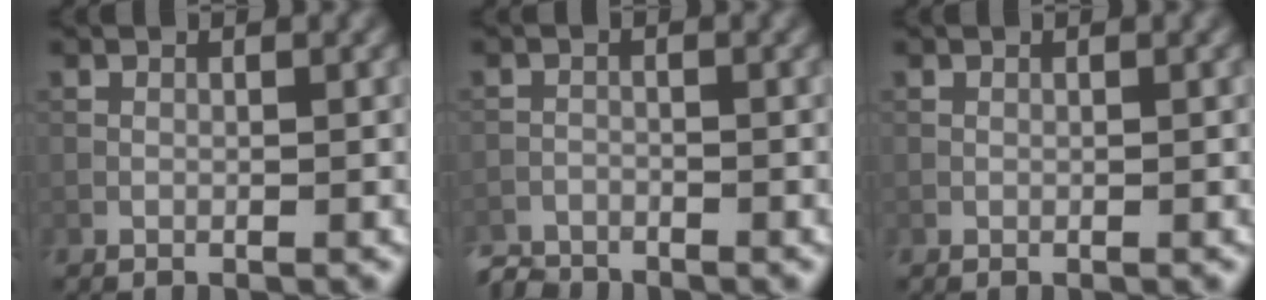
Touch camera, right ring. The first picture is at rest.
{"total": 2.3, "force": [-2.2, 0.3, 0.2], "torque": [-0.006, -0.002, -0.048]}
{"total": 0.0}